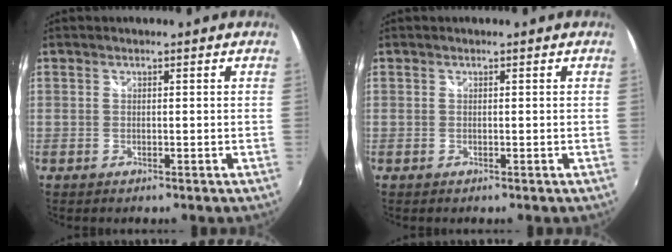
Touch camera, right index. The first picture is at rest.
{"total": 0.0}